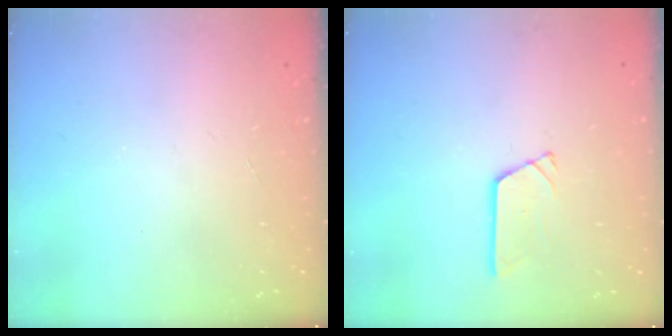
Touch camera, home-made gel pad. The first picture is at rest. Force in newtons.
{"total": 3.0, "press": 3.0, "slide": 0.3}